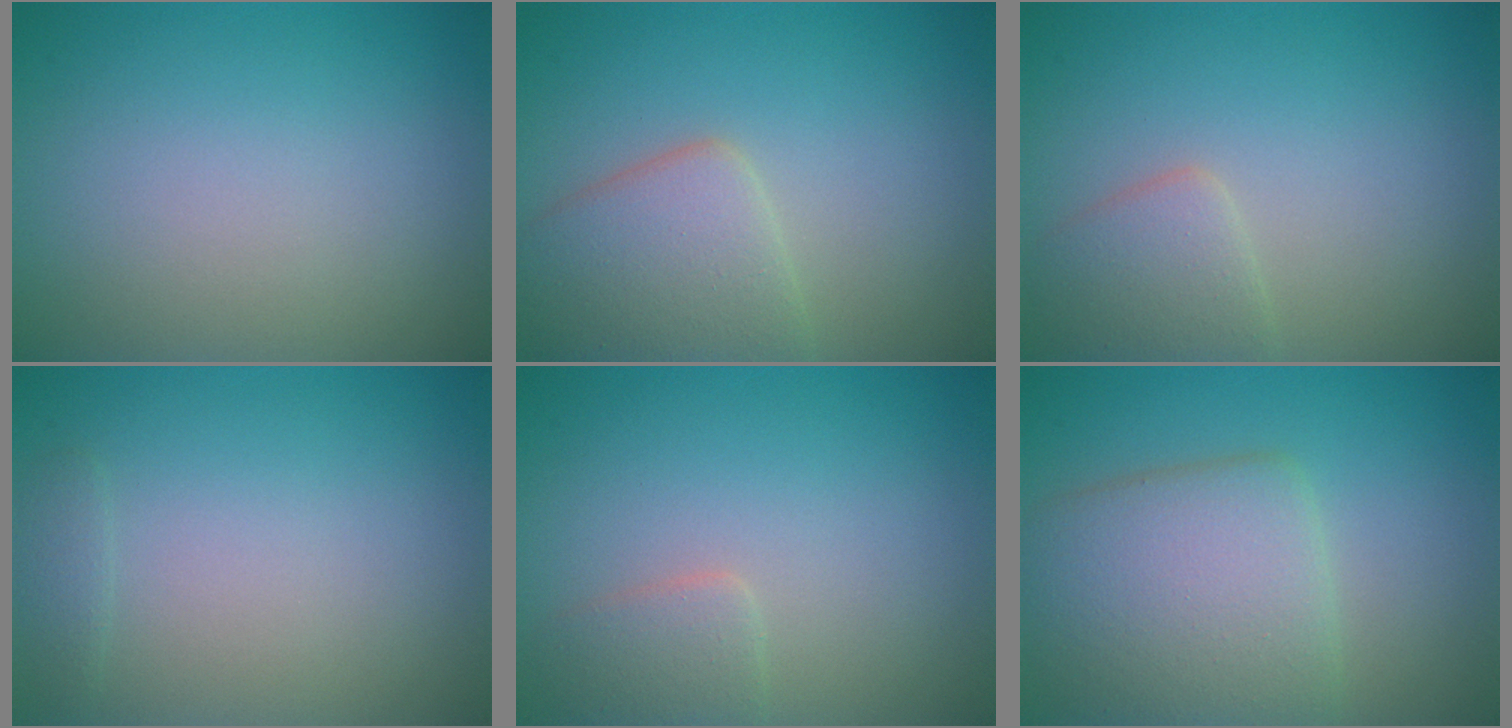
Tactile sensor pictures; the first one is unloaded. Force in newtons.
{"total": 4.5, "press": 4.5, "slide": 0.2}
{"total": 2.5, "press": 2.5, "slide": 0.1}
{"total": 0.8, "press": 0.8, "slide": 0.1}
{"total": 1.7, "press": 1.7, "slide": 0.1}
{"total": 6.3, "press": 6.3, "slide": 0.2}